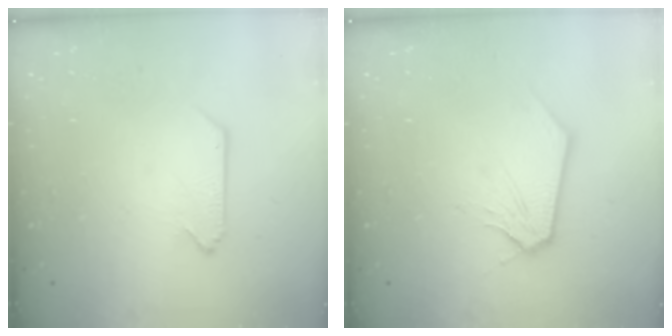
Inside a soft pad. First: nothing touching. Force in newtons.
{"total": 1.2, "press": 1.2, "slide": 0.3}